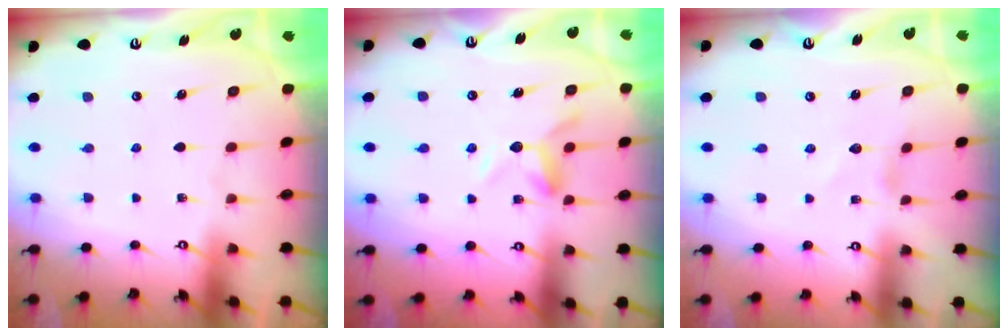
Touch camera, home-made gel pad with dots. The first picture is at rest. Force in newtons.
{"total": 6.9, "press": 6.9, "slide": 0.9}
{"total": 0.0}